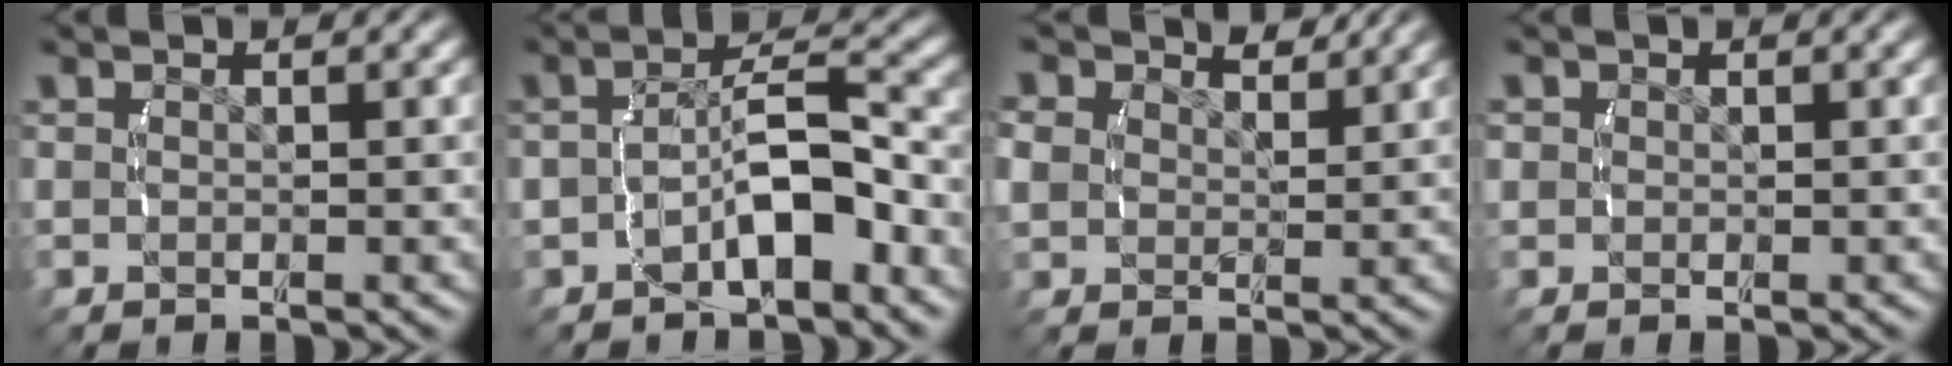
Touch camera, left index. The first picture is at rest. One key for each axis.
{"total": 4.6, "fx": -2.5, "fy": 1.6, "fz": 3.6, "tx": -0.063, "ty": 0.011, "tz": -0.036}
{"total": 3.1, "fx": 2.2, "fy": 1.9, "fz": 1.3, "tx": -0.029, "ty": -0.001, "tz": 0.042}
{"total": 1.0, "fx": 0.4, "fy": 0.9, "fz": 0.2, "tx": -0.011, "ty": -0.007, "tz": 0.013}